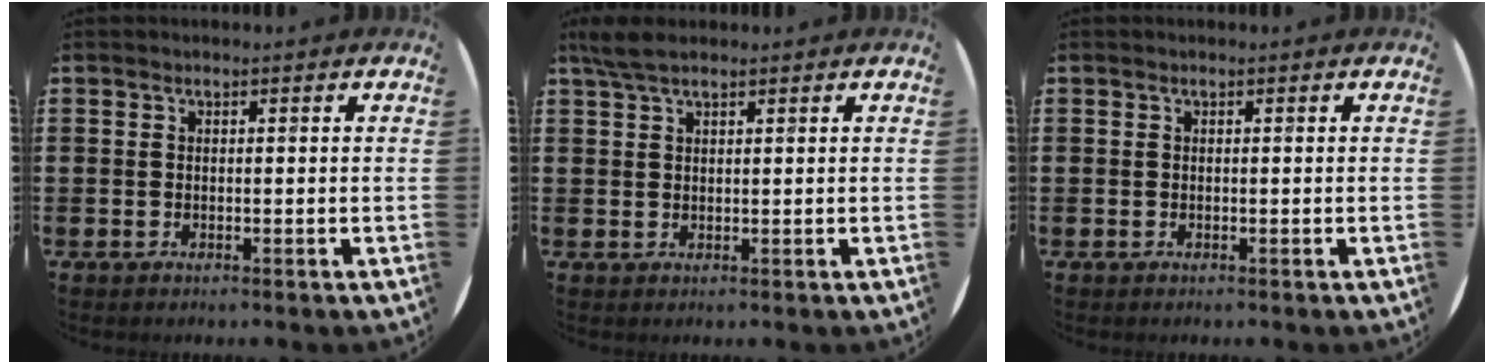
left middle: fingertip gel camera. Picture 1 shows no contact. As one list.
[{"total": 3.1, "force": [2.3, 0.9, 1.9], "torque": [-0.042, 0.006, 0.041]}, {"total": 0.0}]